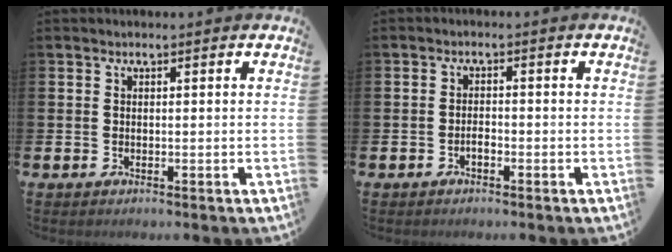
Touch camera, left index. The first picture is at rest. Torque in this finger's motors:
{"motor_torque": [-0.07, 0.21, 0.01, 0.00]}